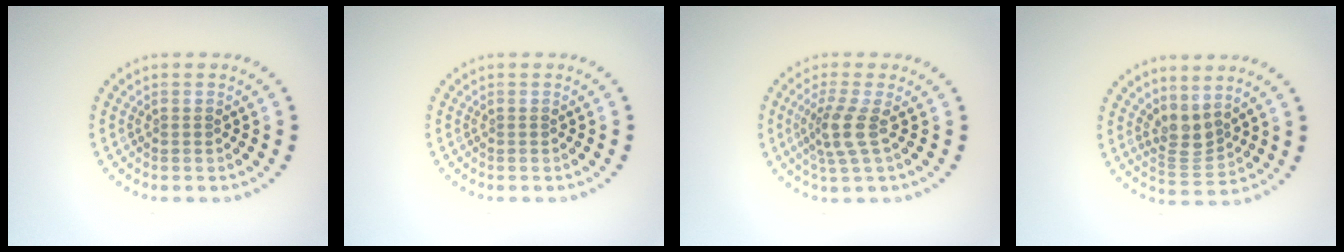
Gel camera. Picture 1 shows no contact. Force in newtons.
{"total": 0.0}
{"total": 2.9, "press": 2.2, "slide": 1.8}
{"total": 2.7, "press": 2.0, "slide": 1.7}